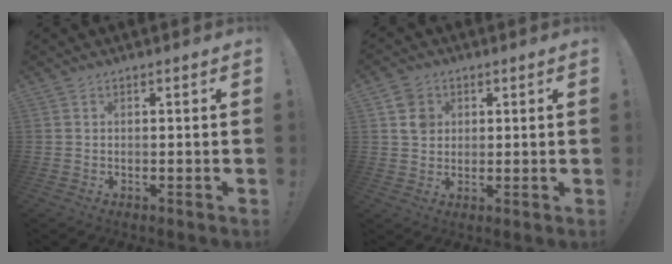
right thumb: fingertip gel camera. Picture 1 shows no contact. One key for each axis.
{"total": 5.7, "fx": 2.1, "fy": 4.9, "fz": 1.9, "tx": -0.026, "ty": -0.001, "tz": 0.040}